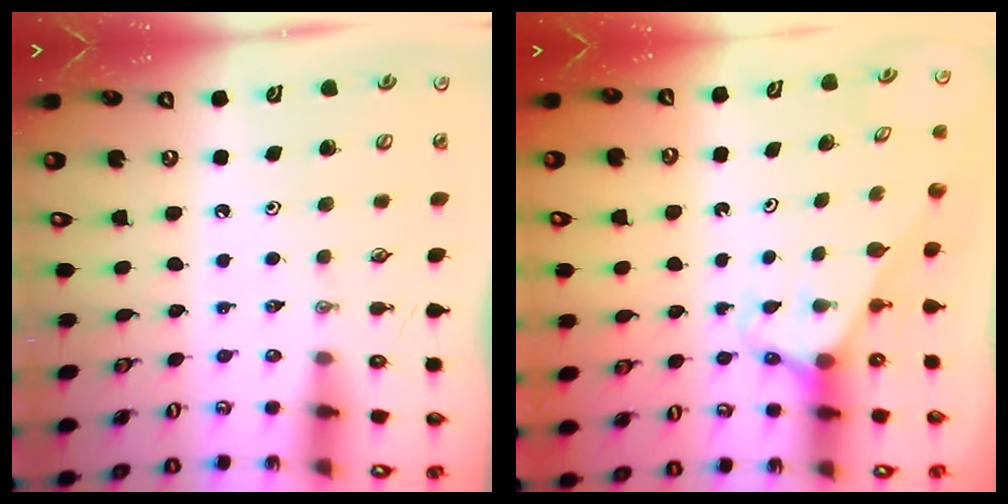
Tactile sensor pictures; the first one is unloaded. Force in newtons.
{"total": 2.7, "press": 2.7, "slide": 0.2}